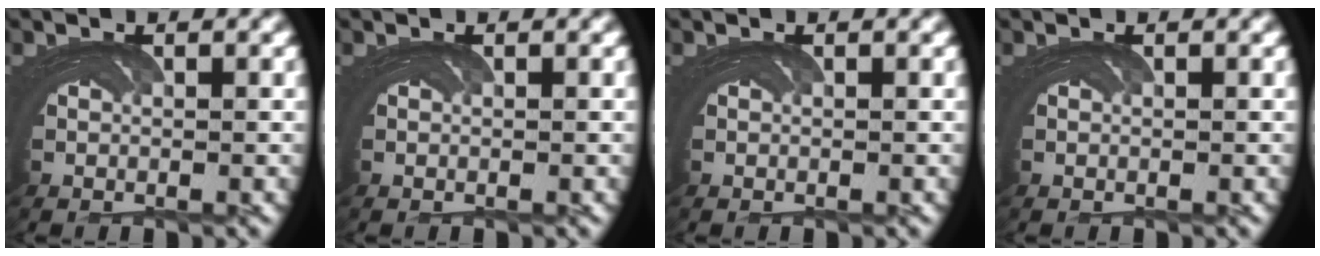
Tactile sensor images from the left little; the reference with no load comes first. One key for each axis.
{"total": 0.0}
{"total": 0.0}
{"total": 0.0}